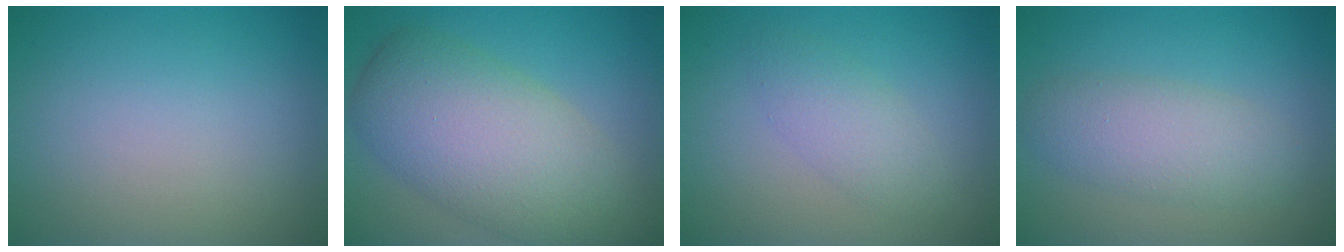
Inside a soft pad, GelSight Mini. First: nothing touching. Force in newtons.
{"total": 9.5, "press": 9.5, "slide": 0.7}
{"total": 2.5, "press": 2.5, "slide": 0.0}
{"total": 4.0, "press": 4.0, "slide": 0.0}